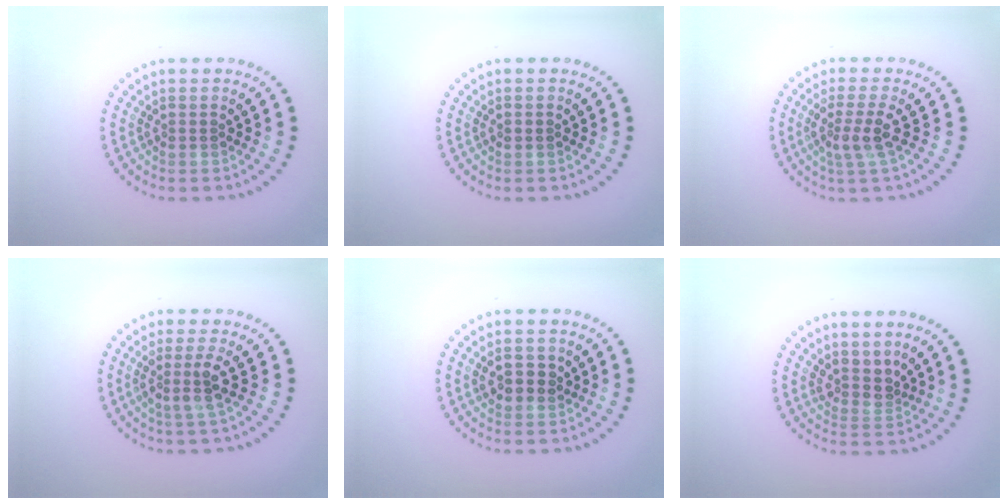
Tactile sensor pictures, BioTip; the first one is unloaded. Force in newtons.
{"total": 0.6, "press": 0.6, "slide": 0.1}
{"total": 2.7, "press": 2.0, "slide": 1.8}
{"total": 2.7, "press": 2.0, "slide": 1.8}
{"total": 2.4, "press": 2.4, "slide": 0.5}
{"total": 2.3, "press": 1.6, "slide": 1.6}